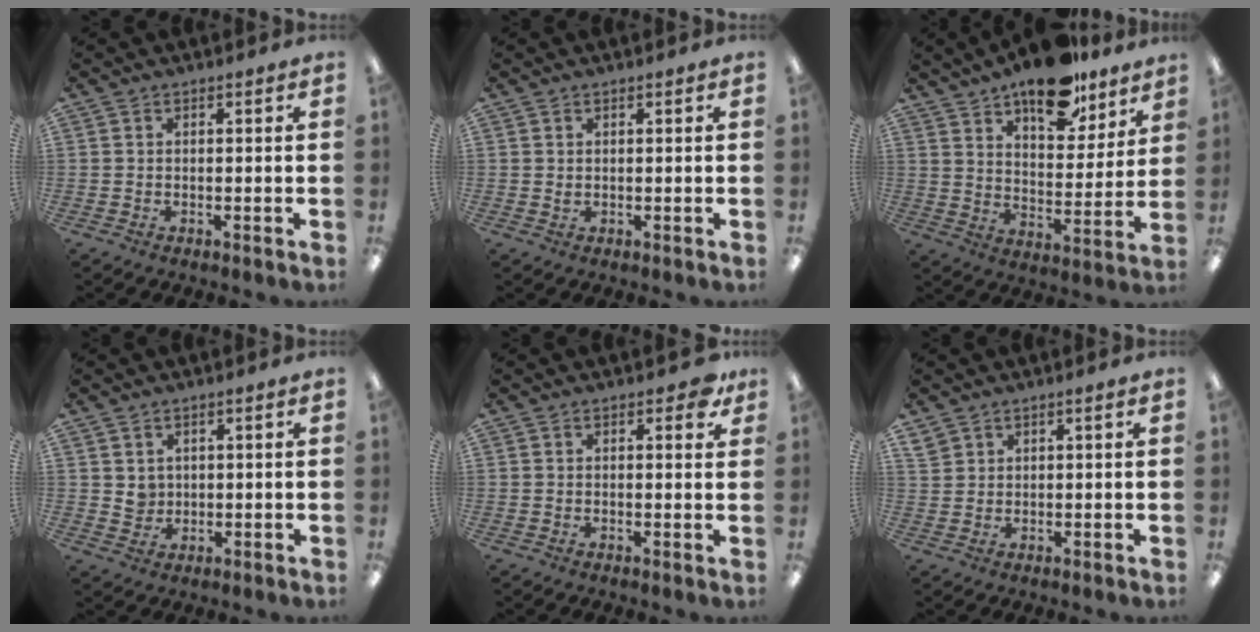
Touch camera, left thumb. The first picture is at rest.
{"total": 0.7, "force": [0.4, 0.4, 0.5], "torque": [-0.012, 0.001, 0.007]}
{"total": 16.3, "force": [12.4, 6.8, 8.0], "torque": [-0.106, -0.078, 0.213]}
{"total": 2.9, "force": [1.6, 2.4, 0.3], "torque": [-0.004, -0.004, 0.029]}
{"total": 3.7, "force": [2.2, 1.6, 2.6], "torque": [-0.032, -0.003, 0.034]}
{"total": 2.9, "force": [2.1, 1.6, 1.3], "torque": [-0.029, 0.000, 0.040]}